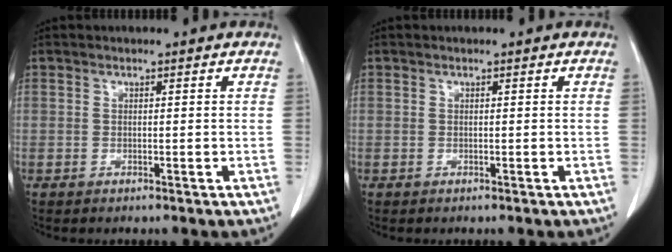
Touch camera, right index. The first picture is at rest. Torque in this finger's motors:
{"motor_torque": [-0.03, 0.00, 0.00, 0.00]}